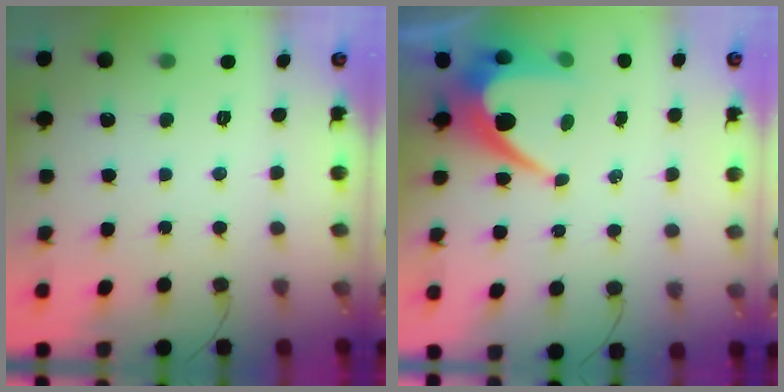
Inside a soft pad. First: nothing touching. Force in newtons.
{"total": 8.6, "press": 8.5, "slide": 0.8}